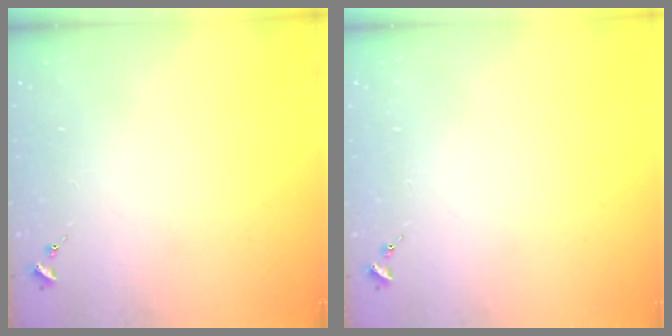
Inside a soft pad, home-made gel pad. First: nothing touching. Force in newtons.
{"total": 0.0}